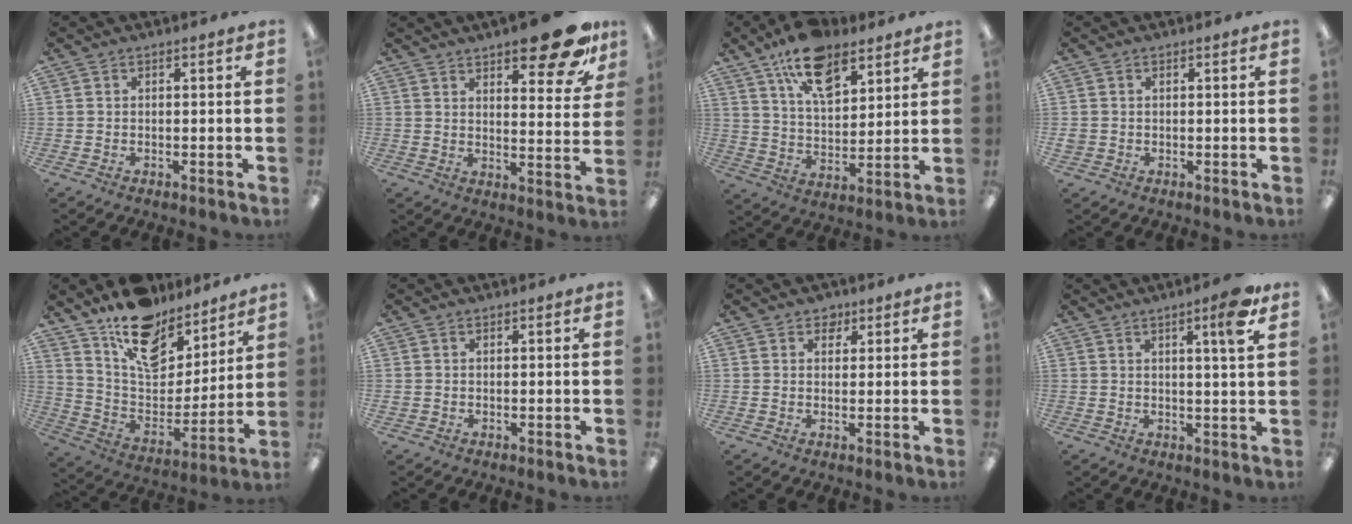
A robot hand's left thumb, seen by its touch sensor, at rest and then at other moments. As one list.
[{"total": 14.6, "force": [10.8, 4.1, 8.9], "torque": [-0.105, -0.071, 0.174]}, {"total": 15.1, "force": [9.8, 7.7, 8.5], "torque": [-0.140, -0.040, 0.176]}, {"total": 1.2, "force": [0.1, 1.2, 0.3], "torque": [-0.007, 0.004, 0.000]}, {"total": 16.8, "force": [12.3, 9.0, 7.0], "torque": [-0.119, -0.091, 0.221]}, {"total": 0.6, "force": [0.3, 0.5, 0.1], "torque": [-0.002, 0.004, 0.004]}, {"total": 2.8, "force": [1.9, 1.9, 0.7], "torque": [-0.002, -0.002, 0.033]}, {"total": 6.3, "force": [3.7, 0.5, 5.1], "torque": [-0.076, -0.011, 0.054]}]